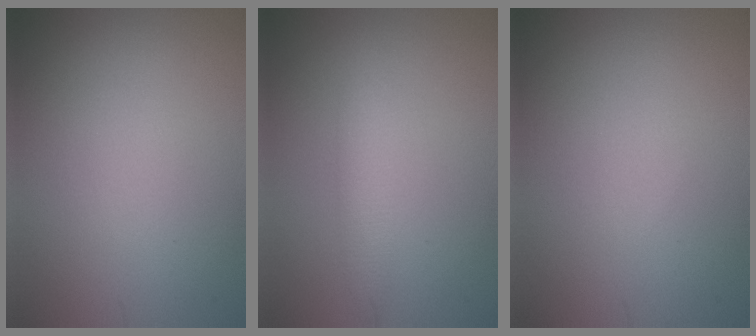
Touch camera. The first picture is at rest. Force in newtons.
{"total": 2.5, "press": 2.5, "slide": 0.0}
{"total": 0.0}